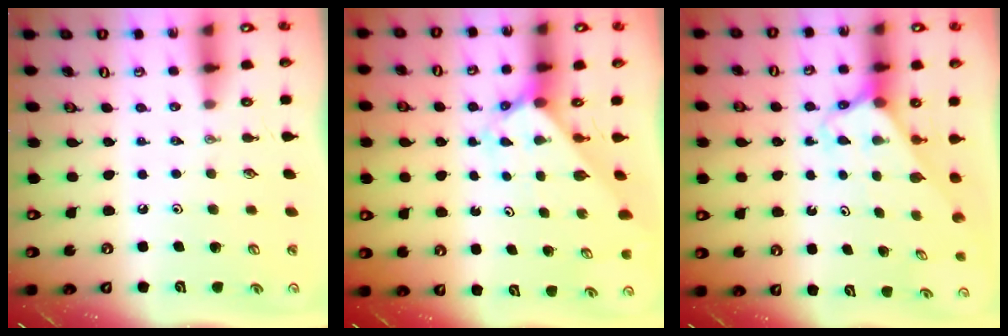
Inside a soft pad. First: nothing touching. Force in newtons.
{"total": 2.1, "press": 2.1, "slide": 0.1}
{"total": 2.7, "press": 2.7, "slide": 0.1}